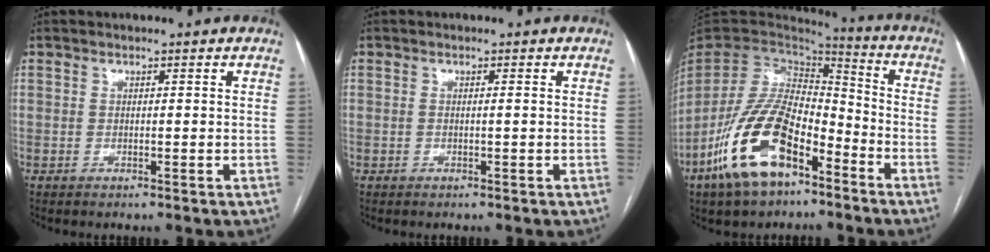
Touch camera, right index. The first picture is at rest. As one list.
[{"total": 0.5, "force": [-0.1, -0.1, 0.5], "torque": [-0.008, 0.001, -0.002]}, {"total": 17.2, "force": [-9.0, 7.7, 12.4], "torque": [-0.253, 0.001, -0.165]}]